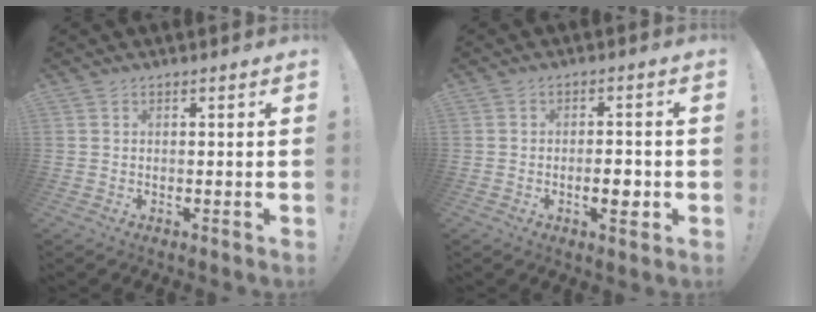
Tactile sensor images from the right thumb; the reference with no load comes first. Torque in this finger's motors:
{"motor_torque": [1.13, 0.82, 1.11, -0.46, 0.01]}